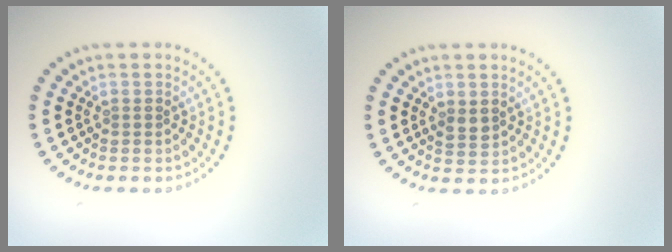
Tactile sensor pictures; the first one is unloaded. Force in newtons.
{"total": 1.3, "press": 1.2, "slide": 0.3}